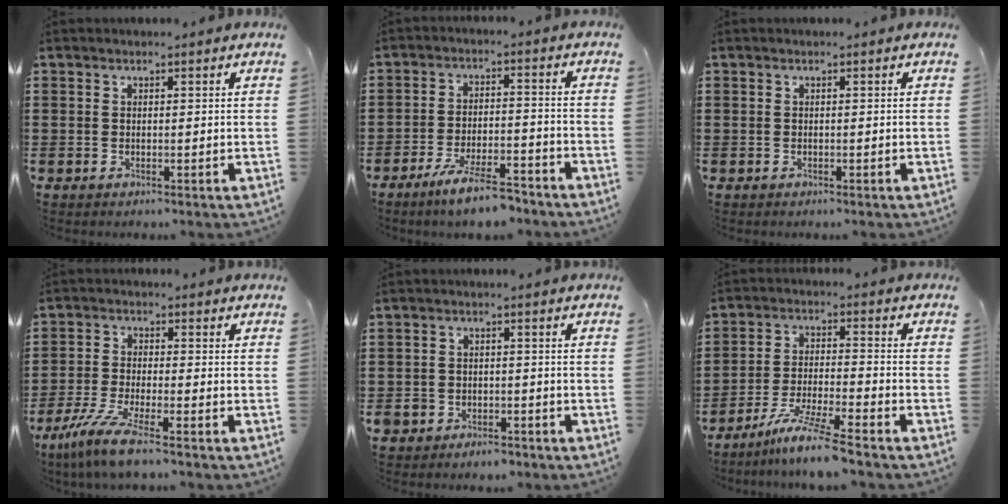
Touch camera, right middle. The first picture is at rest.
{"total": 7.0, "force": [-5.8, 0.7, 3.8], "torque": [-0.079, -0.004, -0.110]}
{"total": 0.0}
{"total": 6.9, "force": [-5.3, 0.3, 4.4], "torque": [-0.111, -0.023, -0.108]}
{"total": 2.9, "force": [-2.5, 1.3, -0.1], "torque": [-0.005, 0.000, -0.057]}
{"total": 8.2, "force": [-6.7, -0.3, 4.7], "torque": [-0.099, -0.013, -0.130]}